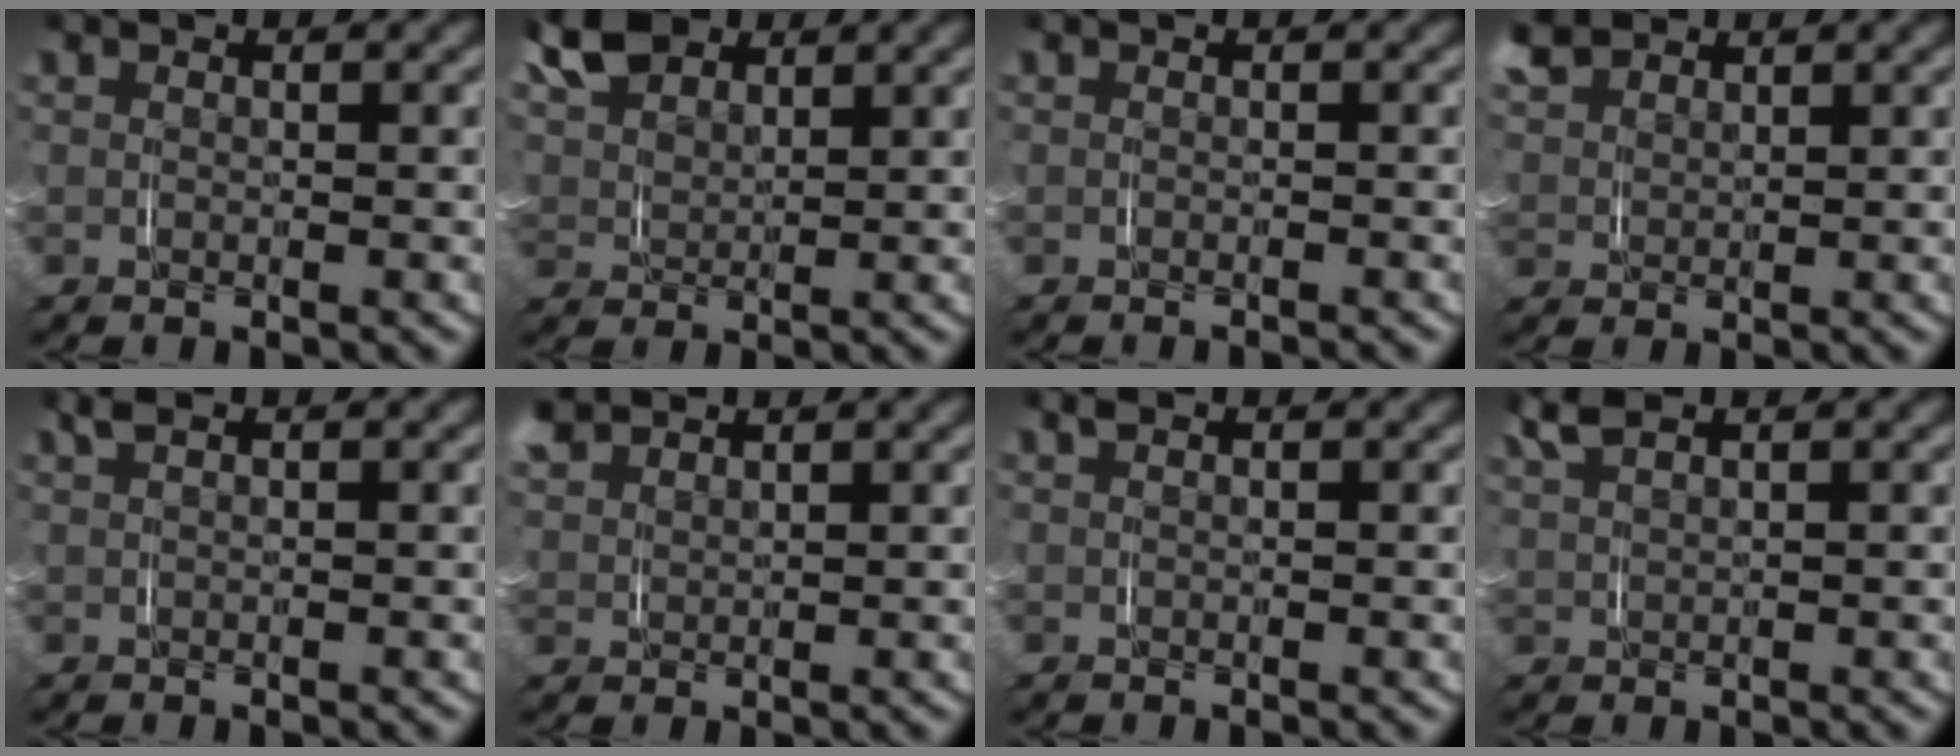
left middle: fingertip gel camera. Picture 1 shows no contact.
{"total": 5.5, "force": [3.1, 3.3, 3.1], "torque": [-0.086, -0.004, 0.062]}
{"total": 0.8, "force": [-0.8, -0.1, 0.1], "torque": [-0.003, 0.001, -0.015]}
{"total": 2.5, "force": [2.1, 1.1, 0.9], "torque": [-0.039, 0.002, 0.045]}
{"total": 0.9, "force": [0.7, 0.2, 0.6], "torque": [-0.018, 0.006, 0.012]}
{"total": 1.8, "force": [1.7, 0.5, 0.4], "torque": [-0.020, 0.003, 0.038]}
{"total": 0.0}
{"total": 2.2, "force": [1.8, 0.6, 1.1], "torque": [-0.038, 0.005, 0.035]}